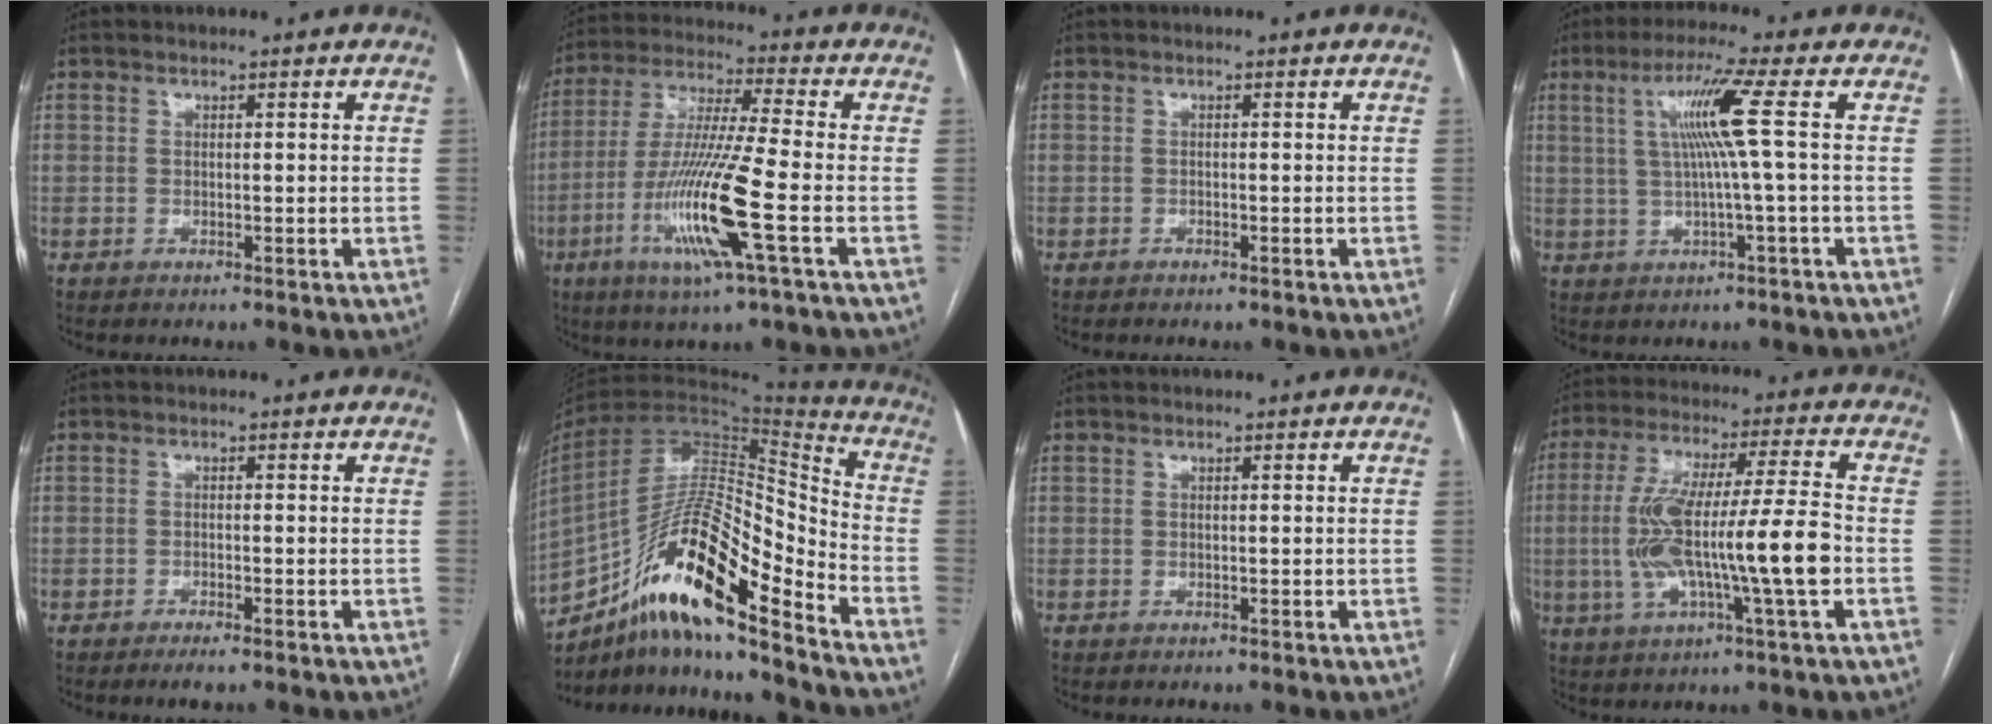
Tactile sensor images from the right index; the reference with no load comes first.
{"total": 15.4, "force": [-5.1, -0.5, 14.6], "torque": [-0.302, -0.021, -0.100]}
{"total": 0.5, "force": [-0.4, 0.1, 0.3], "torque": [-0.008, -0.001, -0.007]}
{"total": 7.6, "force": [1.3, -1.7, 7.3], "torque": [-0.135, 0.011, 0.033]}
{"total": 1.8, "force": [-1.3, 0.2, 1.2], "torque": [-0.021, -0.003, -0.021]}
{"total": 21.6, "force": [-13.8, 3.8, 16.1], "torque": [-0.286, 0.004, -0.242]}
{"total": 0.0}
{"total": 16.4, "force": [-2.3, 0.8, 16.2], "torque": [-0.313, 0.011, -0.042]}